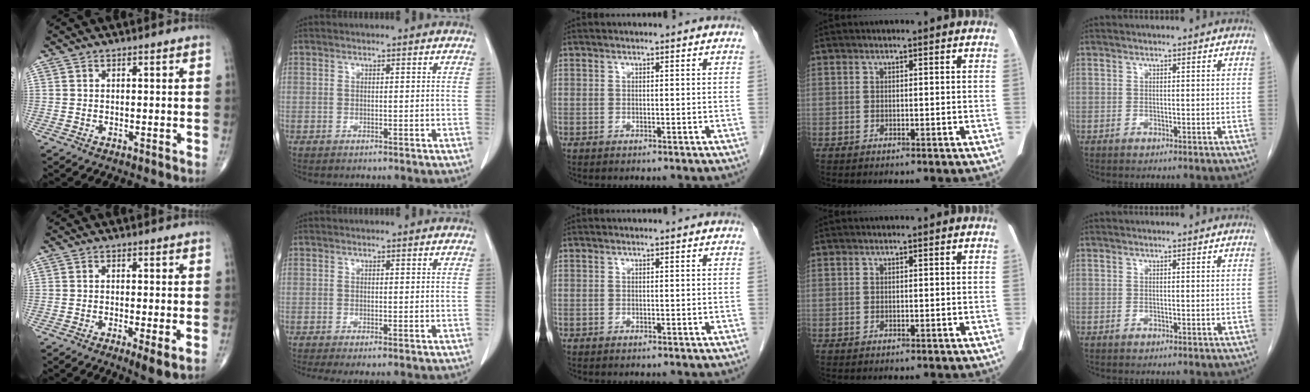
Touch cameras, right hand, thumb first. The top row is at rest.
{"thumb": {"total": 3.9, "force": [-1.2, 0.7, 3.7], "torque": [-0.068, -0.013, -0.024]}, "index": {"total": 2.3, "force": [-0.9, 0.5, 2.0], "torque": [-0.036, -0.007, -0.013]}}